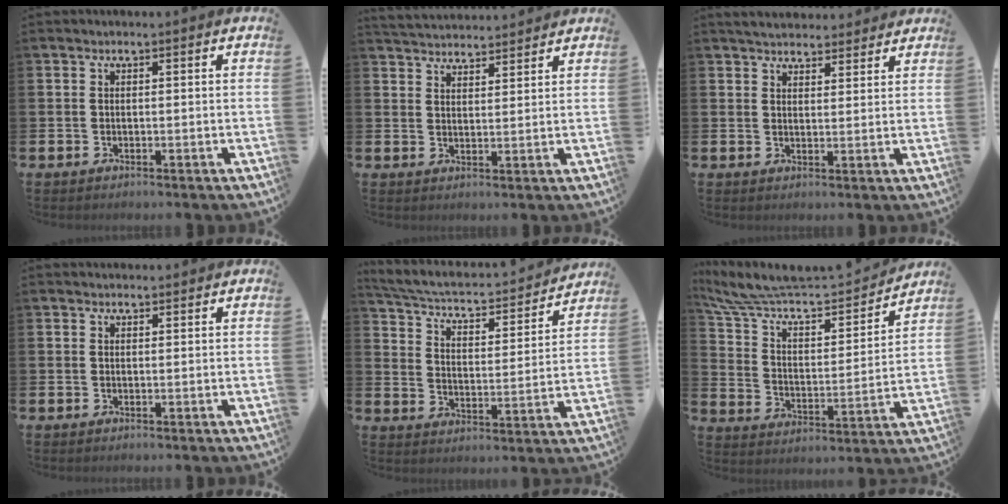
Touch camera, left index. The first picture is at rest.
{"total": 4.1, "force": [4.0, 0.6, -0.1], "torque": [-0.015, -0.021, 0.074]}
{"total": 3.9, "force": [3.8, 0.9, 0.1], "torque": [-0.009, -0.018, 0.069]}
{"total": 1.0, "force": [0.9, 0.3, 0.0], "torque": [0.011, -0.001, 0.015]}
{"total": 4.9, "force": [4.2, 1.6, 1.8], "torque": [-0.061, -0.036, 0.062]}
{"total": 10.1, "force": [9.3, 2.4, 2.8], "torque": [-0.103, -0.067, 0.157]}